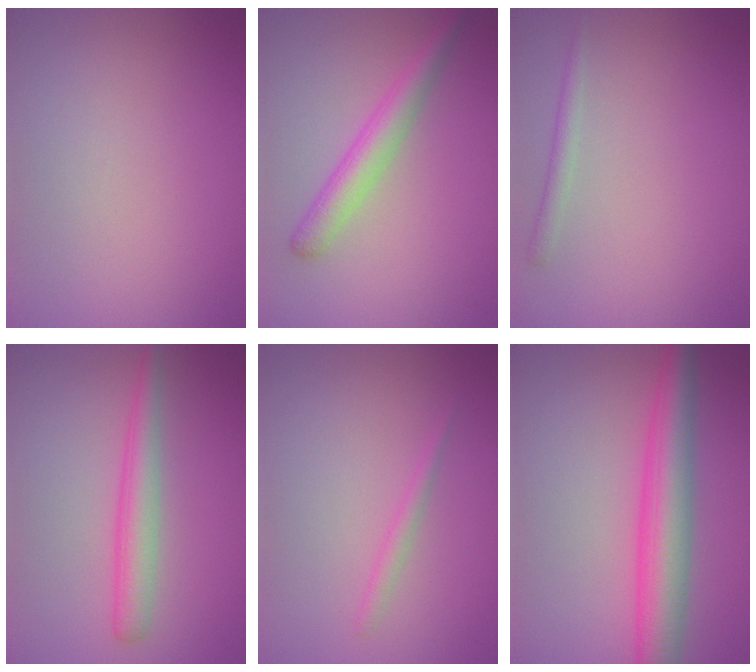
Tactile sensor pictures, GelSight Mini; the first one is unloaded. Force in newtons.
{"total": 3.3, "press": 3.3, "slide": 0.2}
{"total": 1.4, "press": 1.4, "slide": 0.1}
{"total": 3.0, "press": 3.0, "slide": 0.2}
{"total": 1.0, "press": 1.0, "slide": 0.1}
{"total": 5.9, "press": 5.9, "slide": 0.2}